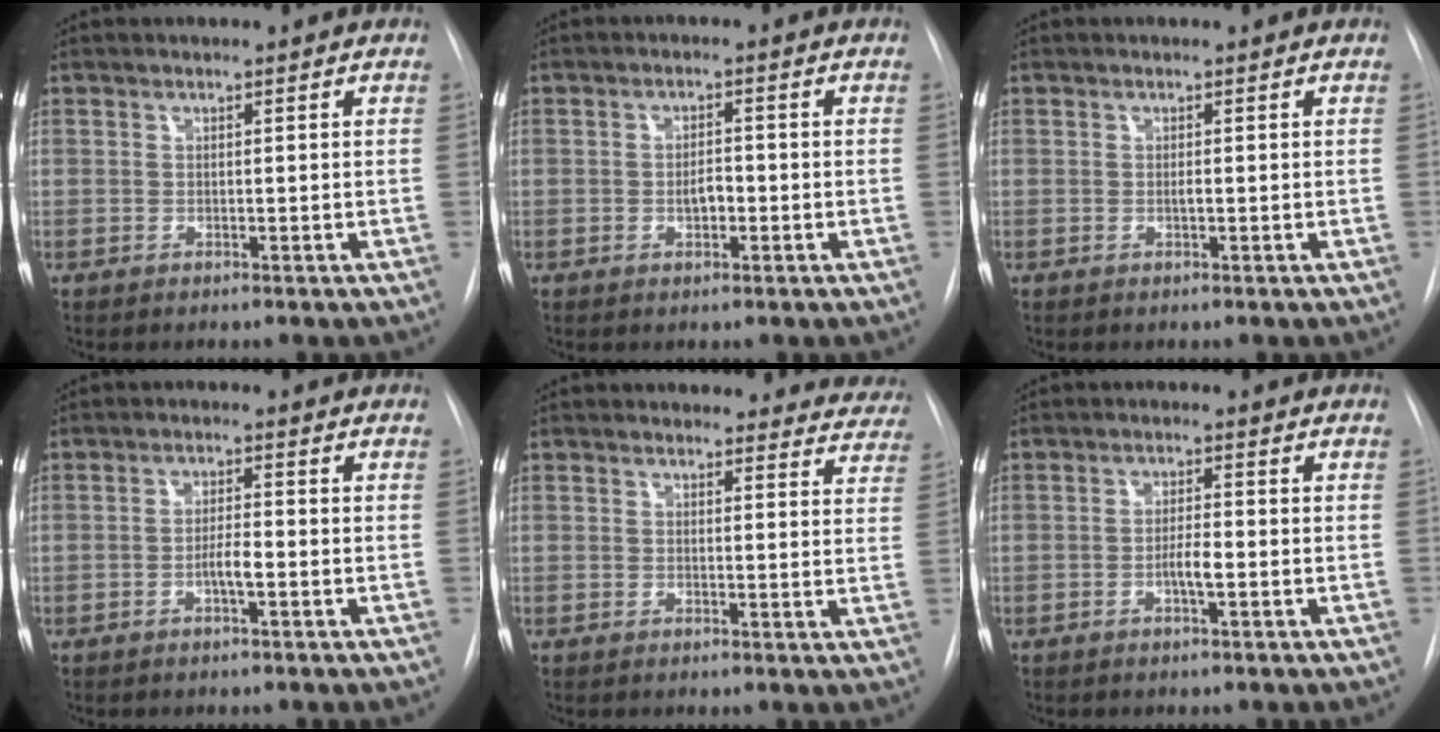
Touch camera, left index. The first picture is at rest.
{"total": 2.6, "force": [-1.3, 1.1, 1.9], "torque": [-0.029, -0.002, -0.019]}
{"total": 0.8, "force": [-0.7, -0.1, 0.3], "torque": [-0.005, -0.006, -0.012]}
{"total": 3.0, "force": [-1.7, 0.3, 2.4], "torque": [-0.041, -0.003, -0.030]}
{"total": 10.3, "force": [9.6, 3.7, -0.1], "torque": [0.057, -0.036, 0.062]}
{"total": 2.9, "force": [-1.6, 0.3, 2.4], "torque": [-0.042, -0.004, -0.027]}